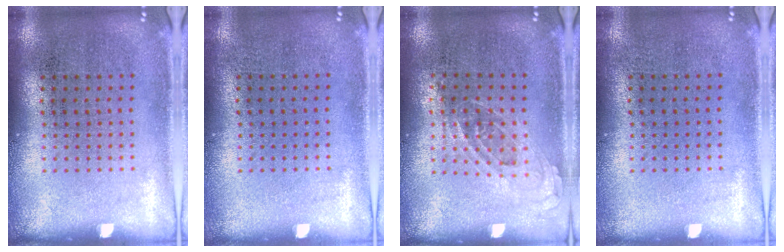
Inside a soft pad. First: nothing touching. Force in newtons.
{"total": 0.0}
{"total": 0.7, "press": 0.7, "slide": 0.3}
{"total": 0.0}